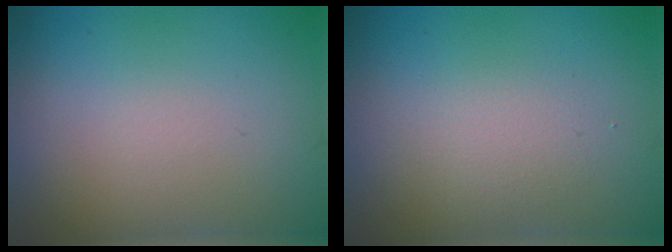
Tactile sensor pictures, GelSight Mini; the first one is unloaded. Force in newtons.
{"total": 1.7, "press": 1.7, "slide": 0.1}